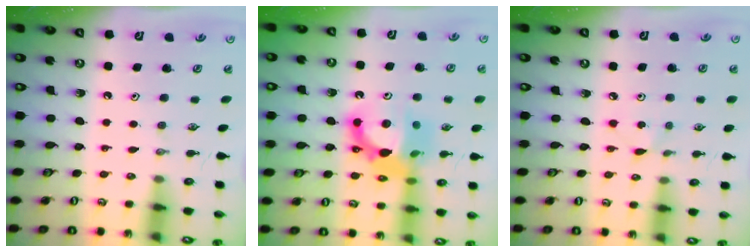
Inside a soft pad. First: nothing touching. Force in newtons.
{"total": 13.2, "press": 13.2, "slide": 1.4}
{"total": 2.5, "press": 2.5, "slide": 0.3}